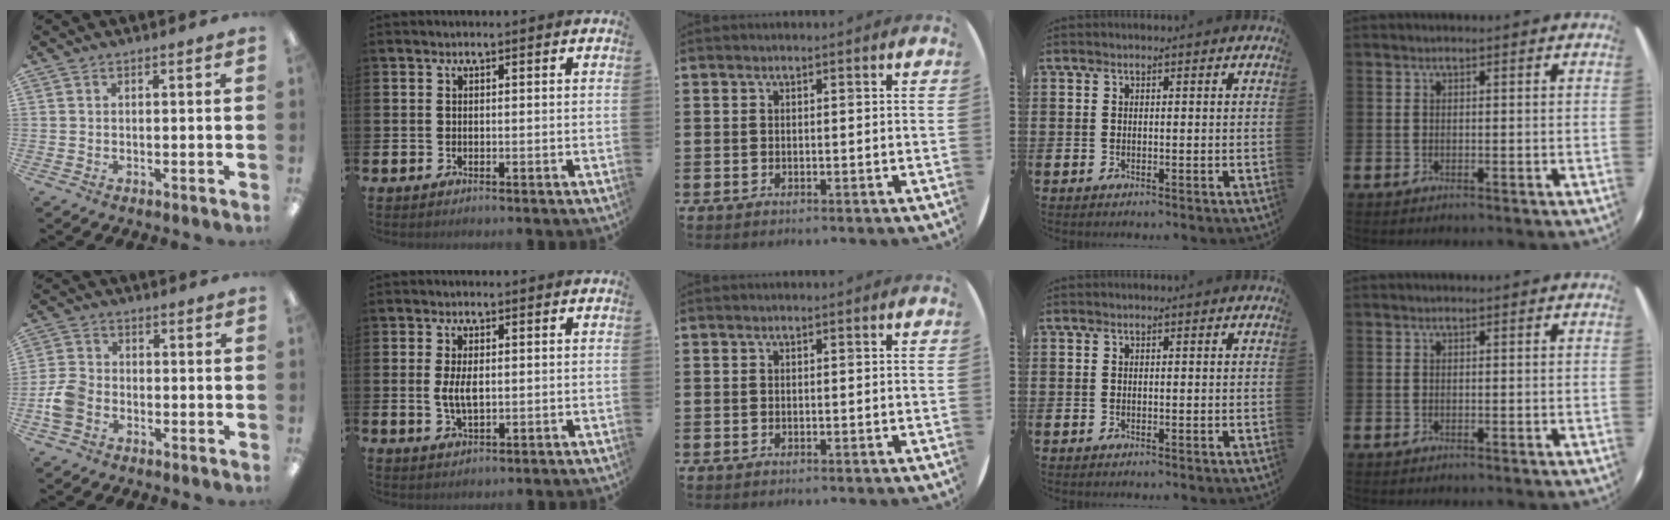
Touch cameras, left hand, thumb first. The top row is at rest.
{"thumb": {"total": 6.2, "force": [-2.3, 4.6, 3.4], "torque": [-0.065, 0.016, -0.039]}, "index": {"total": 3.5, "force": [0.3, 1.6, 3.1], "torque": [-0.048, -0.001, 0.001]}}